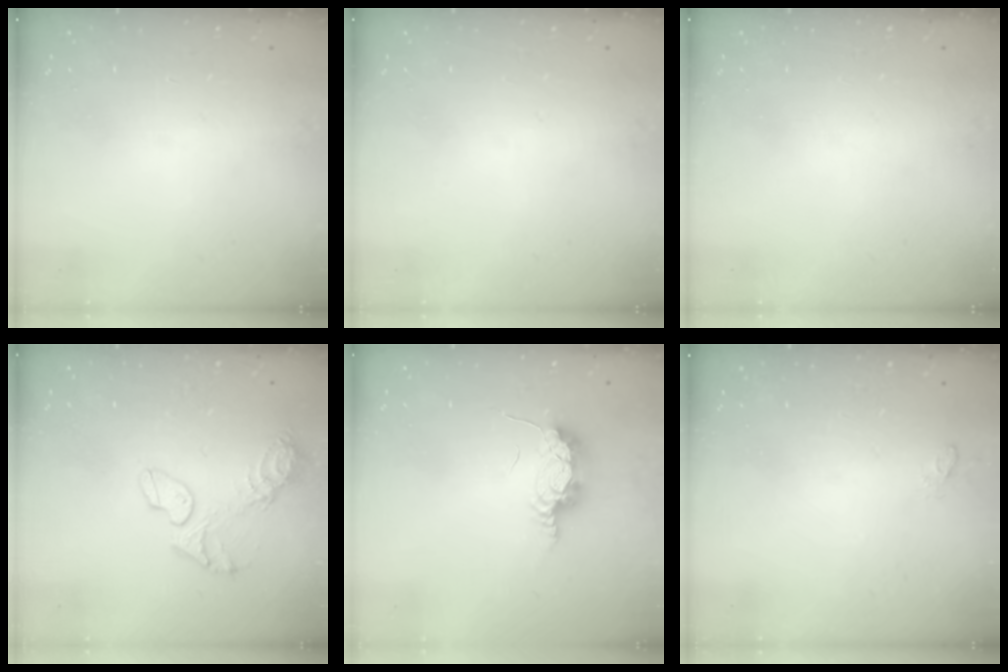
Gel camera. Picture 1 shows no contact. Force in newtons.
{"total": 0.0}
{"total": 0.0}
{"total": 12.3, "press": 10.9, "slide": 5.6}
{"total": 7.4, "press": 7.1, "slide": 1.9}
{"total": 4.0, "press": 3.7, "slide": 1.5}